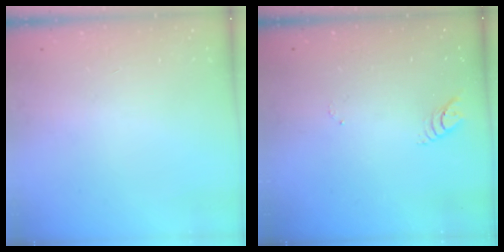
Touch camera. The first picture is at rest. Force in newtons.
{"total": 3.8, "press": 3.8, "slide": 0.3}